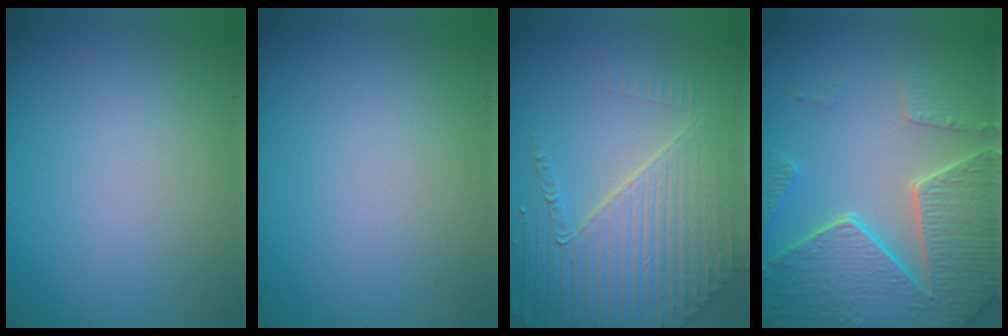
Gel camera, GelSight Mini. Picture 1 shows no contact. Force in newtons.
{"total": 0.0}
{"total": 7.2, "press": 5.5, "slide": 4.6}
{"total": 8.3, "press": 5.9, "slide": 5.8}